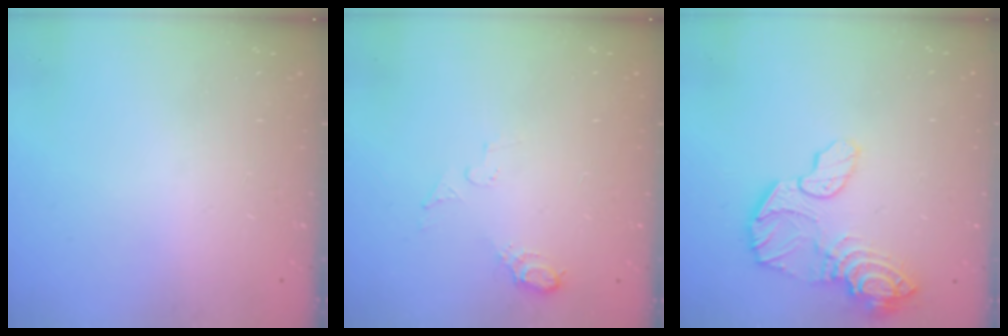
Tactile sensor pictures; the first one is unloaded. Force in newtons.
{"total": 5.6, "press": 5.6, "slide": 0.9}
{"total": 14.9, "press": 14.8, "slide": 1.6}